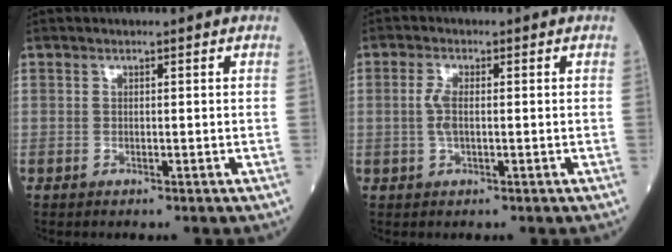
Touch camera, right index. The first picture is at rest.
{"total": 2.7, "force": [-0.1, 0.9, 2.6], "torque": [-0.062, 0.000, -0.002]}